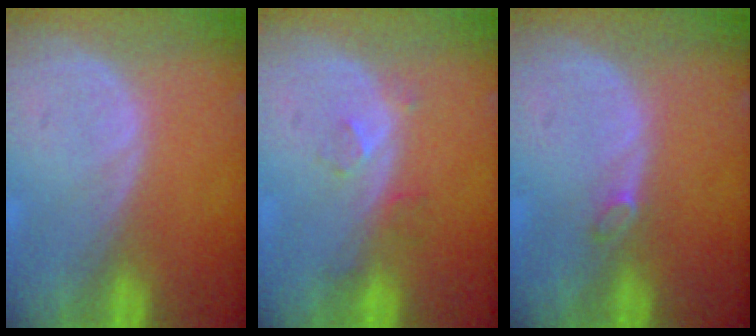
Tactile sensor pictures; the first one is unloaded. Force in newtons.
{"total": 2.7, "press": 2.3, "slide": 1.5}
{"total": 1.2, "press": 1.2, "slide": 0.2}